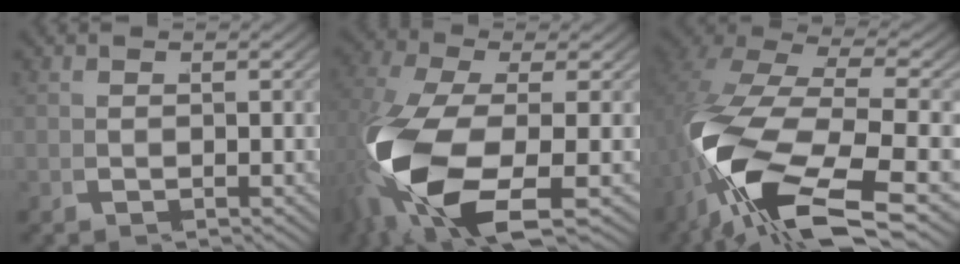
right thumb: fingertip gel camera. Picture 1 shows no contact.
{"total": 13.1, "force": [-2.8, 6.9, 10.8], "torque": [-0.272, -0.053, -0.013]}
{"total": 14.4, "force": [-2.5, 8.1, 11.6], "torque": [-0.306, -0.064, -0.003]}